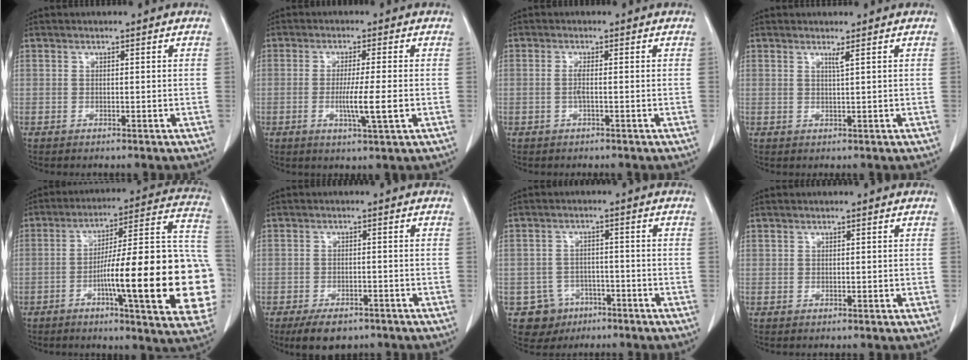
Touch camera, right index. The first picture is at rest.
{"total": 5.6, "force": [-1.1, -0.5, 5.5], "torque": [-0.098, -0.013, -0.020]}
{"total": 1.3, "force": [-0.3, 0.0, 1.3], "torque": [-0.028, 0.000, -0.006]}
{"total": 1.1, "force": [0.7, -0.4, 0.7], "torque": [-0.021, -0.009, 0.014]}
{"total": 26.0, "force": [-5.4, 2.7, 25.3], "torque": [-0.263, 0.020, -0.077]}
{"total": 5.7, "force": [-4.1, 2.7, 2.8], "torque": [-0.043, -0.003, -0.062]}
{"total": 5.5, "force": [-2.6, 4.8, 0.3], "torque": [-0.001, 0.012, -0.035]}
{"total": 0.5, "force": [0.3, 0.3, 0.2], "torque": [0.003, 0.000, 0.007]}